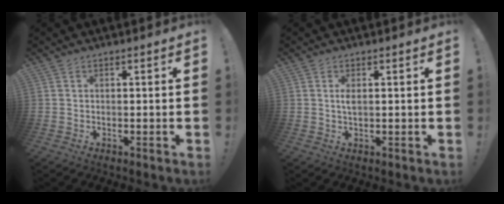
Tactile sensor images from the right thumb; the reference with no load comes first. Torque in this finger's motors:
{"motor_torque": [0.07, -0.10, 0.45, -0.36, 0.14]}